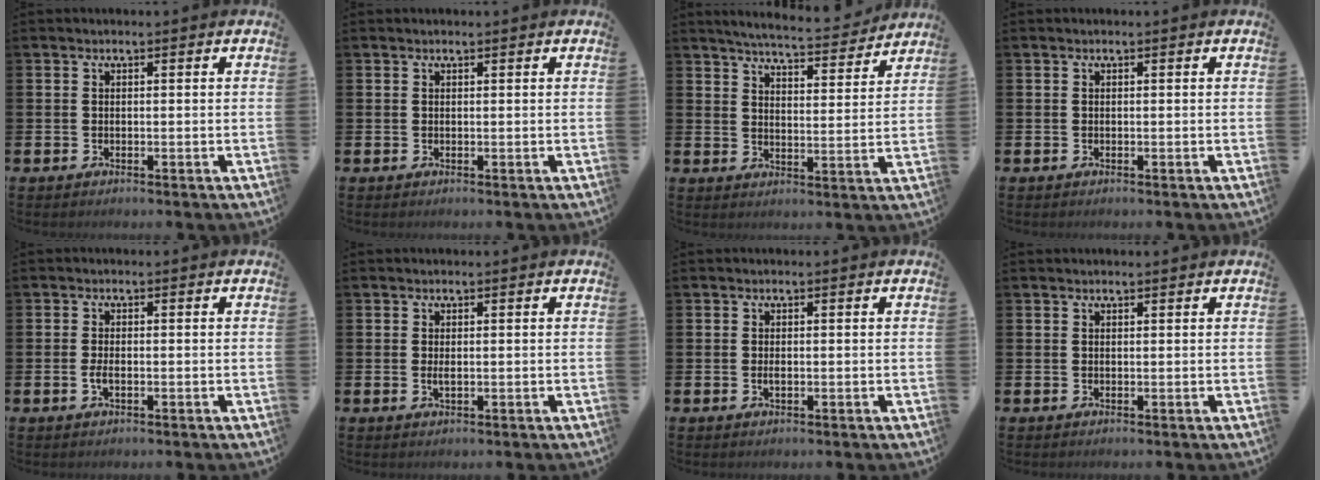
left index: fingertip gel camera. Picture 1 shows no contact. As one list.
[{"total": 0.0}, {"total": 5.8, "force": [5.7, 0.4, 1.3], "torque": [-0.034, -0.042, 0.096]}, {"total": 0.0}, {"total": 1.5, "force": [-0.4, 0.6, 1.3], "torque": [-0.025, 0.000, -0.008]}, {"total": 1.0, "force": [0.1, 0.3, 1.0], "torque": [-0.018, 0.001, 0.001]}, {"total": 0.8, "force": [-0.1, 0.3, 0.8], "torque": [-0.024, 0.004, -0.001]}, {"total": 0.6, "force": [0.6, 0.0, 0.1], "torque": [0.006, -0.003, 0.009]}]